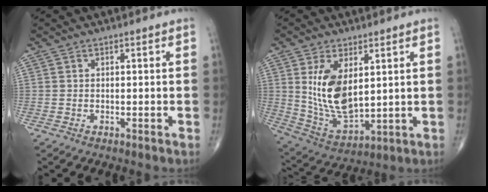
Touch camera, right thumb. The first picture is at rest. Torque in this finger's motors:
{"motor_torque": [1.21, 2.04, 1.37, 0.38, 0.49]}